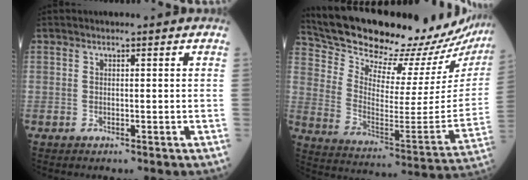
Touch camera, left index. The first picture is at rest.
{"total": 28.6, "force": [26.6, 5.6, 8.7], "torque": [-0.155, -0.104, 0.354]}